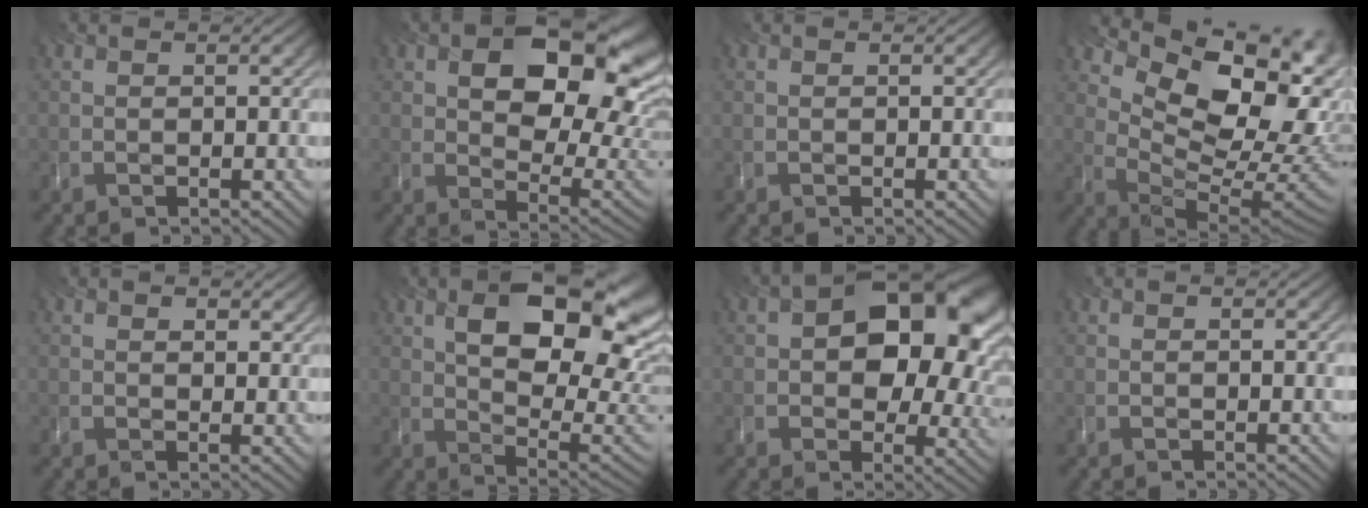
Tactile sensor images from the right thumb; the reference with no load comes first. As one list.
[{"total": 16.5, "force": [5.3, 9.6, 12.4], "torque": [-0.161, -0.003, 0.096]}, {"total": 0.0}, {"total": 15.4, "force": [7.2, 8.0, 11.0], "torque": [-0.194, 0.010, 0.121]}, {"total": 2.0, "force": [1.5, 0.9, 1.0], "torque": [-0.020, -0.004, 0.028]}, {"total": 16.1, "force": [5.7, 8.0, 12.7], "torque": [-0.184, 0.011, 0.090]}, {"total": 14.3, "force": [3.1, 9.2, 10.5], "torque": [-0.133, -0.004, 0.055]}, {"total": 0.0}]